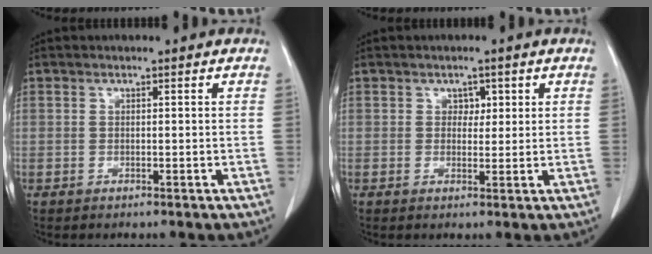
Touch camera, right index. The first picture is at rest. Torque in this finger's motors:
{"motor_torque": [-0.08, 0.06, 0.05, -0.01]}